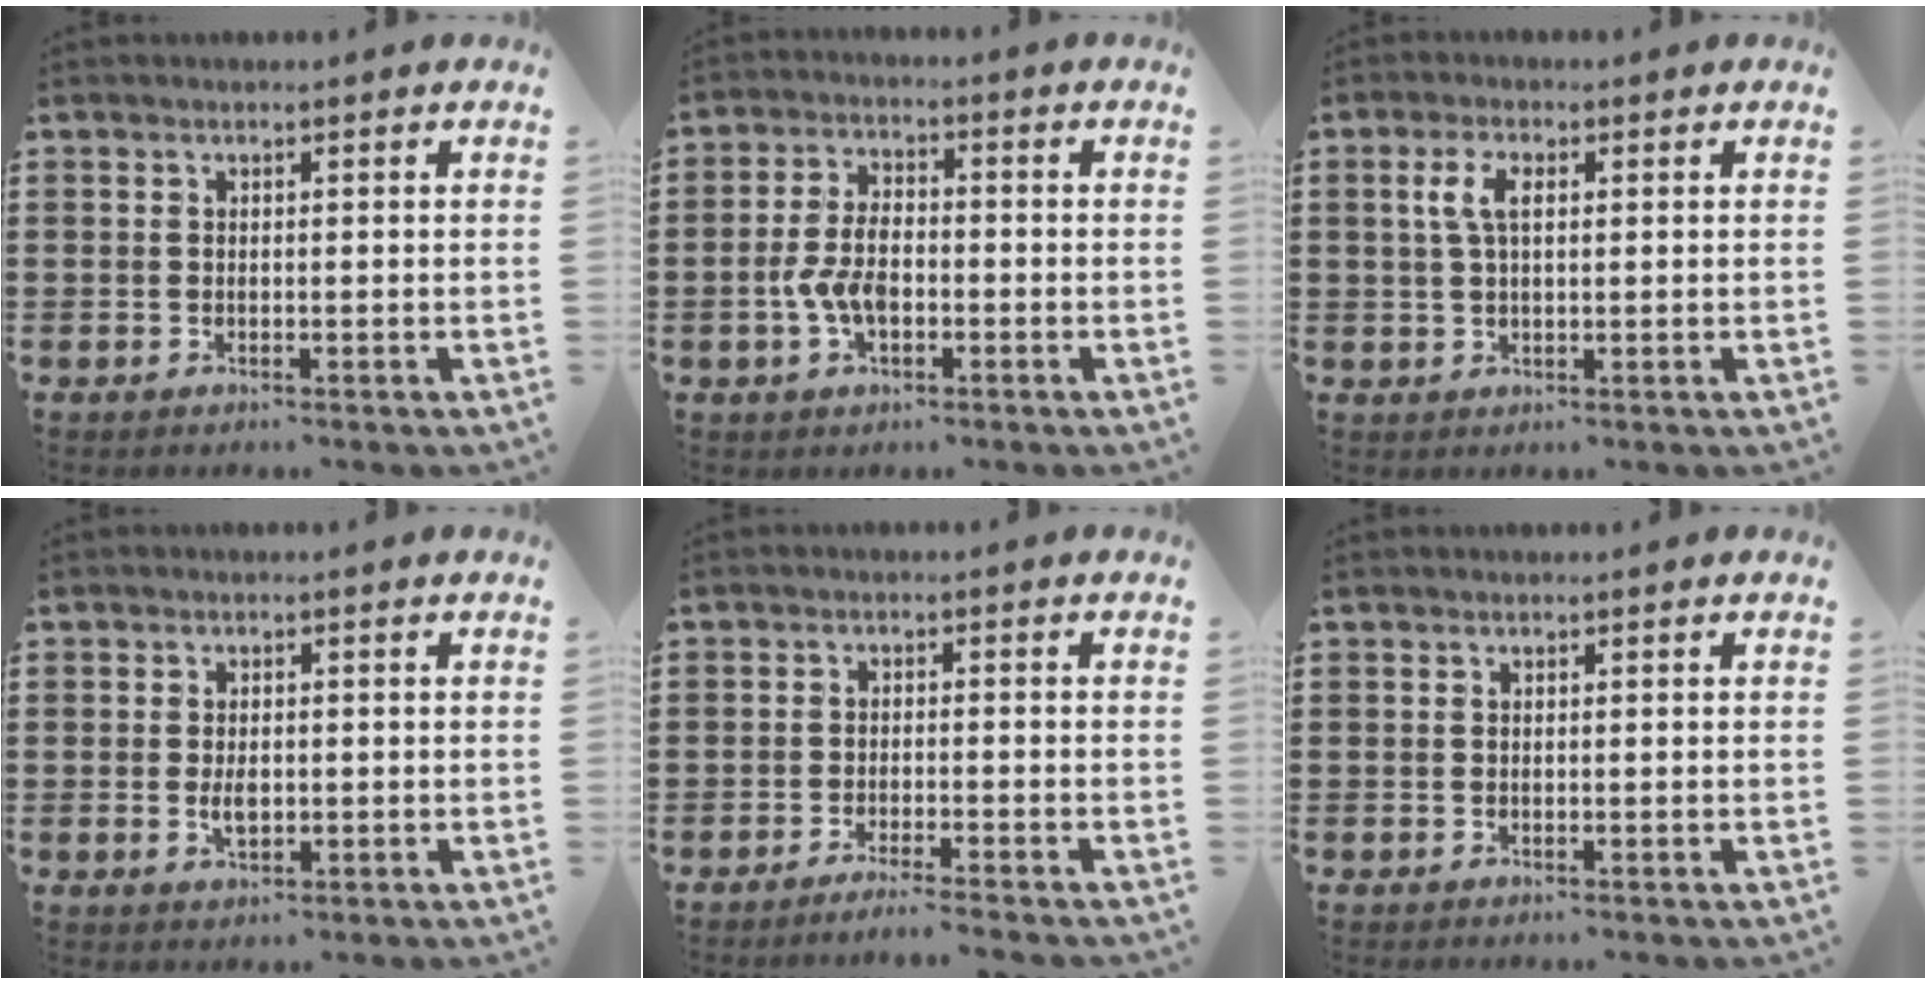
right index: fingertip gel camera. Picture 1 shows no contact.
{"total": 6.1, "force": [-1.6, 3.2, 4.9], "torque": [-0.120, -0.002, -0.037]}
{"total": 4.1, "force": [1.0, 1.8, 3.6], "torque": [-0.083, 0.008, 0.013]}
{"total": 2.4, "force": [-0.2, 1.3, 2.0], "torque": [-0.038, 0.002, -0.002]}
{"total": 2.3, "force": [-2.1, -0.6, 0.7], "torque": [-0.010, -0.001, -0.041]}
{"total": 0.0}